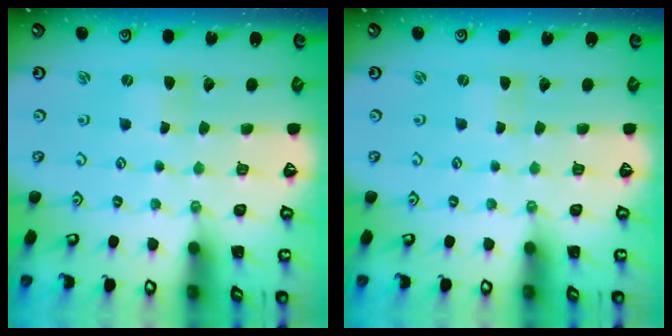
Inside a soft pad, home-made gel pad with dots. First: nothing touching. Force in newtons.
{"total": 0.0}